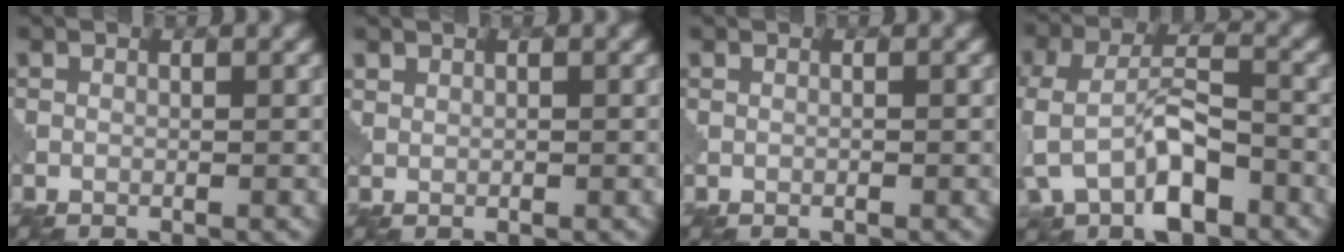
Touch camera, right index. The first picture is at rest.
{"total": 0.8, "force": [0.6, 0.6, 0.2], "torque": [-0.003, 0.001, 0.014]}
{"total": 0.0}
{"total": 7.2, "force": [-2.8, 4.1, 5.2], "torque": [-0.110, -0.002, -0.055]}